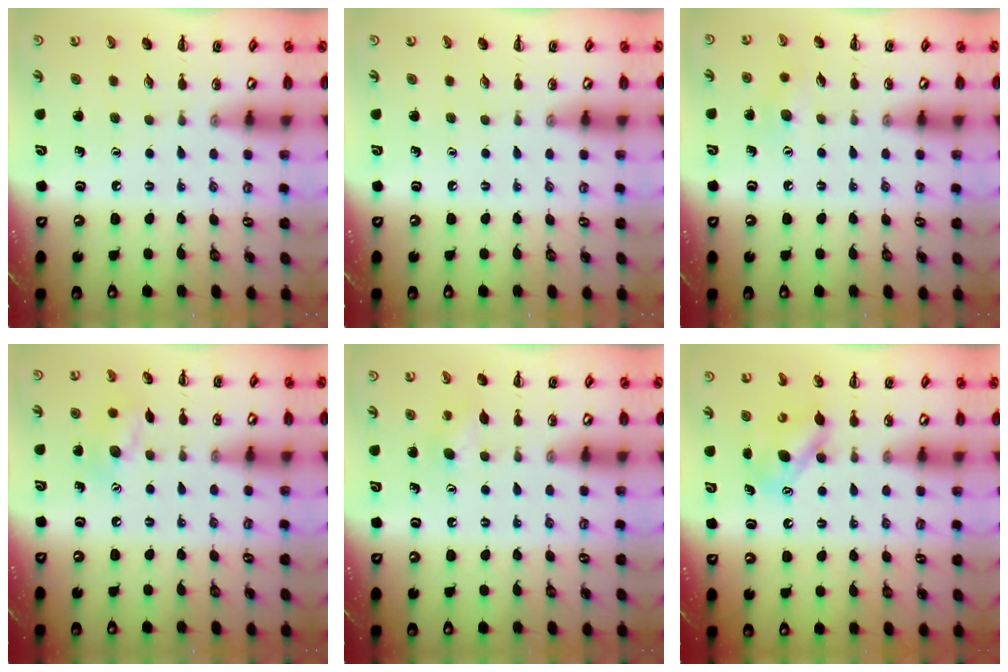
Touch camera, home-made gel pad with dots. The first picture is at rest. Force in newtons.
{"total": 0.0}
{"total": 6.4, "press": 6.2, "slide": 1.4}
{"total": 9.1, "press": 9.0, "slide": 1.5}
{"total": 4.7, "press": 4.6, "slide": 1.1}
{"total": 6.1, "press": 6.1, "slide": 0.3}